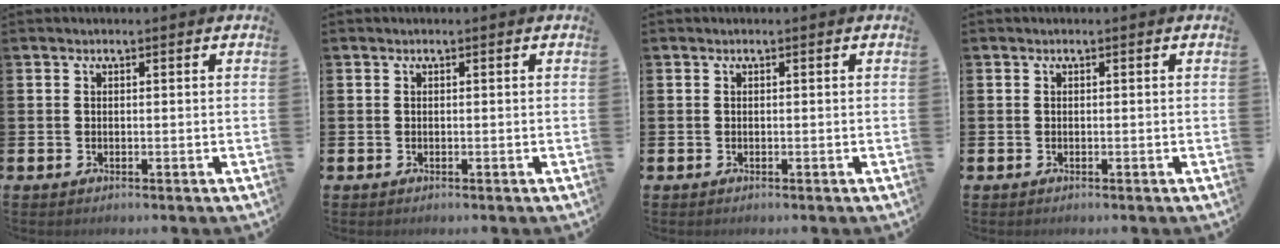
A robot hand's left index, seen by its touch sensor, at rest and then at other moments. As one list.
[{"total": 0.0}, {"total": 0.0}, {"total": 0.0}]